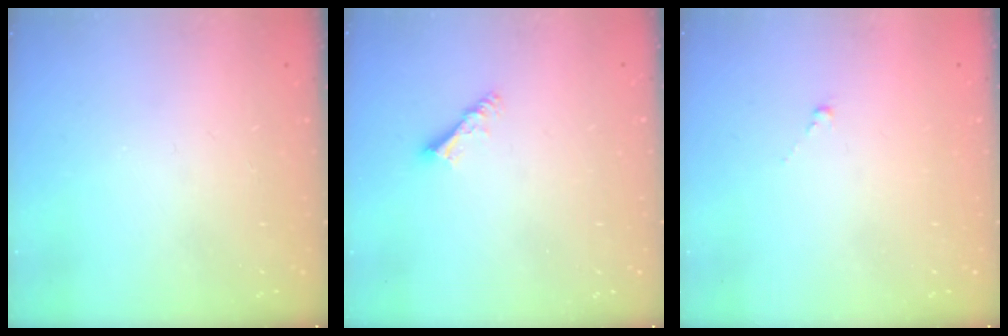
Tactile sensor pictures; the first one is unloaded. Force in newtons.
{"total": 4.2, "press": 4.1, "slide": 0.5}
{"total": 0.0}